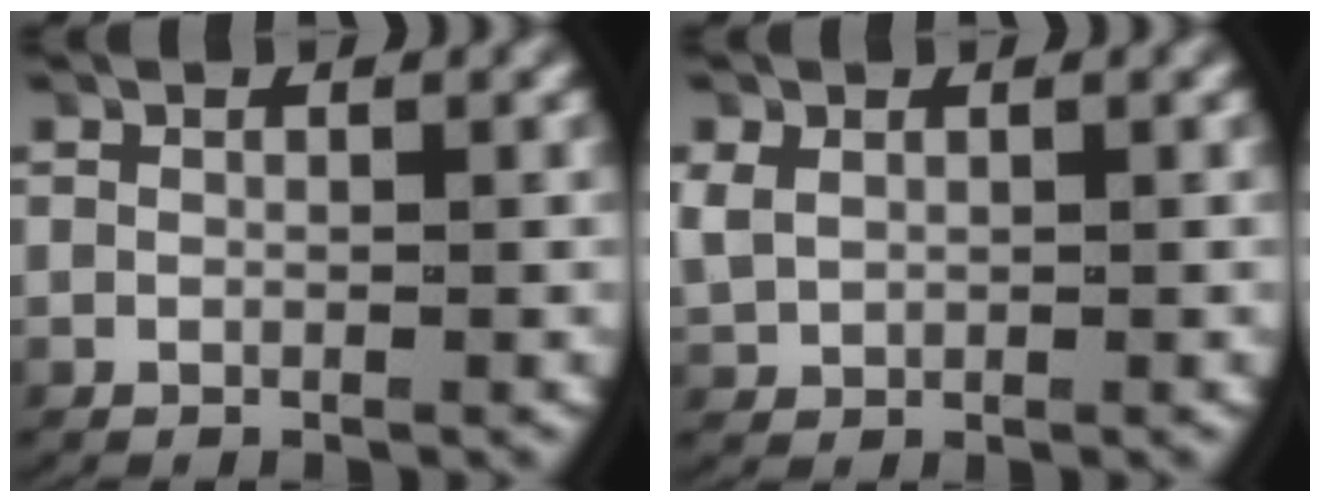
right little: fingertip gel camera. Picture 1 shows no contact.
{"total": 2.1, "force": [0.6, 1.7, 0.9], "torque": [-0.033, 0.000, 0.022]}